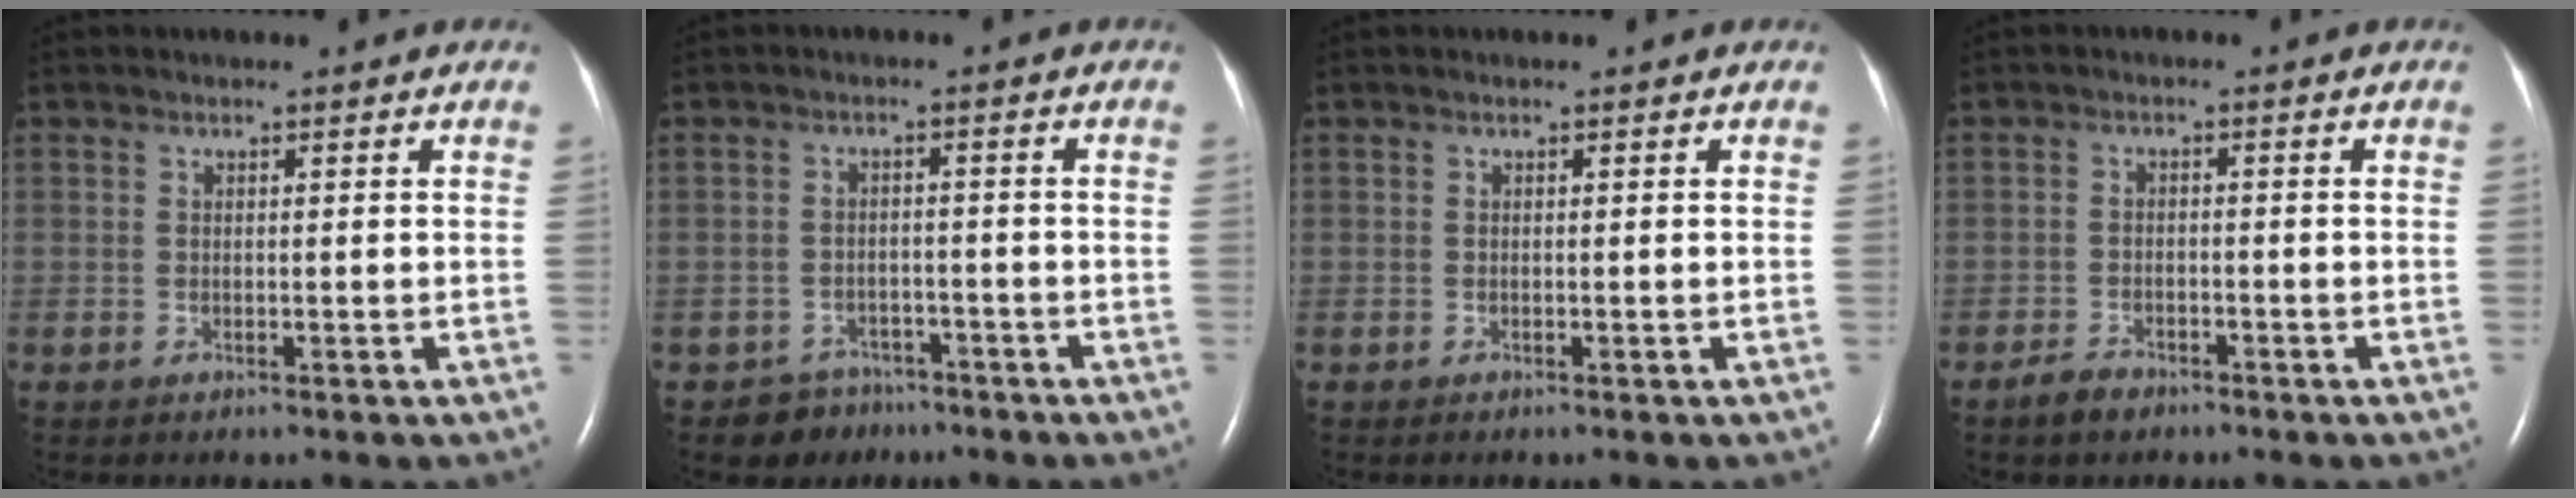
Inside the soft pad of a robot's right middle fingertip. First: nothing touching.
{"total": 4.1, "force": [-3.1, 2.7, -0.4], "torque": [0.008, 0.009, -0.046]}
{"total": 0.0}
{"total": 2.7, "force": [-2.2, 1.2, 1.0], "torque": [-0.028, 0.000, -0.036]}